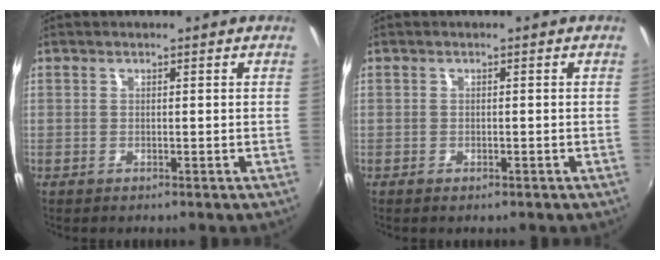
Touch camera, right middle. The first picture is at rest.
{"total": 0.9, "force": [-0.7, 0.4, 0.5], "torque": [-0.009, -0.002, -0.011]}